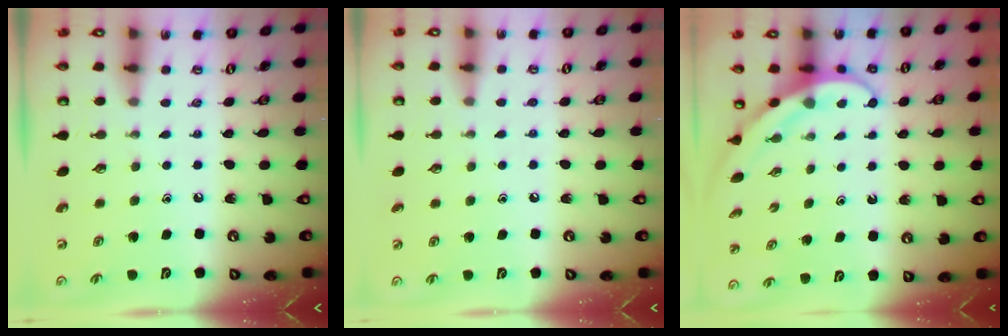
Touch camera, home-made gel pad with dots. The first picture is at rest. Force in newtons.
{"total": 2.7, "press": 2.7, "slide": 0.2}
{"total": 3.8, "press": 3.8, "slide": 0.2}